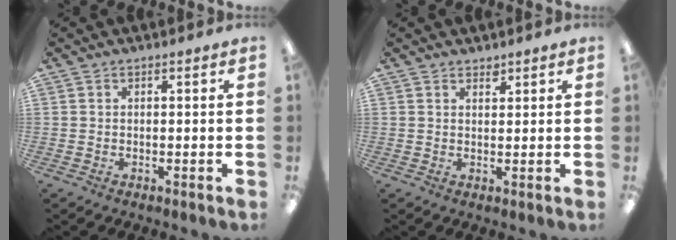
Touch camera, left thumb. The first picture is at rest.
{"total": 1.8, "force": [1.6, 0.7, 0.3], "torque": [0.002, -0.007, 0.029]}